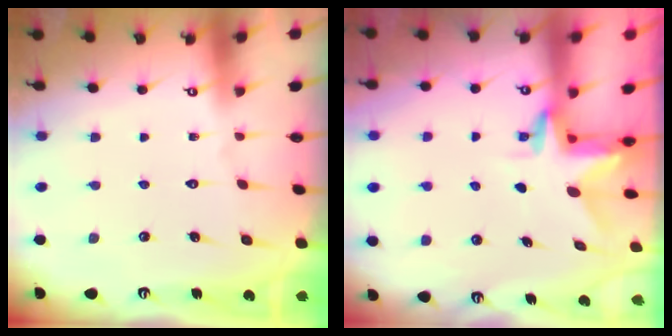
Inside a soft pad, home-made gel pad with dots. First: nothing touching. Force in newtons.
{"total": 2.9, "press": 2.9, "slide": 0.2}